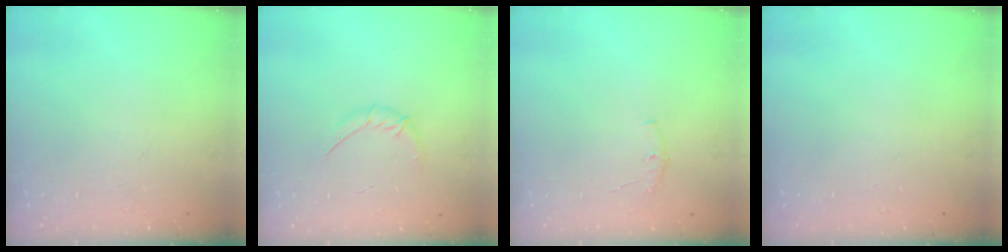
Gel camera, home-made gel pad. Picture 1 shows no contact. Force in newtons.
{"total": 5.7, "press": 5.6, "slide": 1.2}
{"total": 4.8, "press": 4.6, "slide": 1.2}
{"total": 0.0}